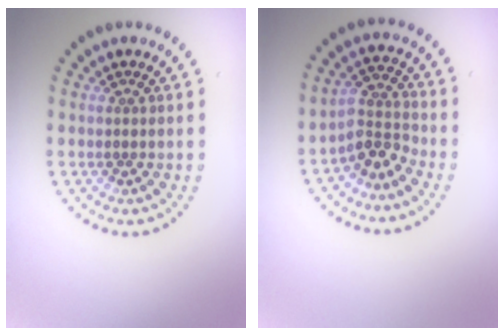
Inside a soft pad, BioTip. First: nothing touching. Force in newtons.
{"total": 3.1, "press": 2.2, "slide": 2.2}